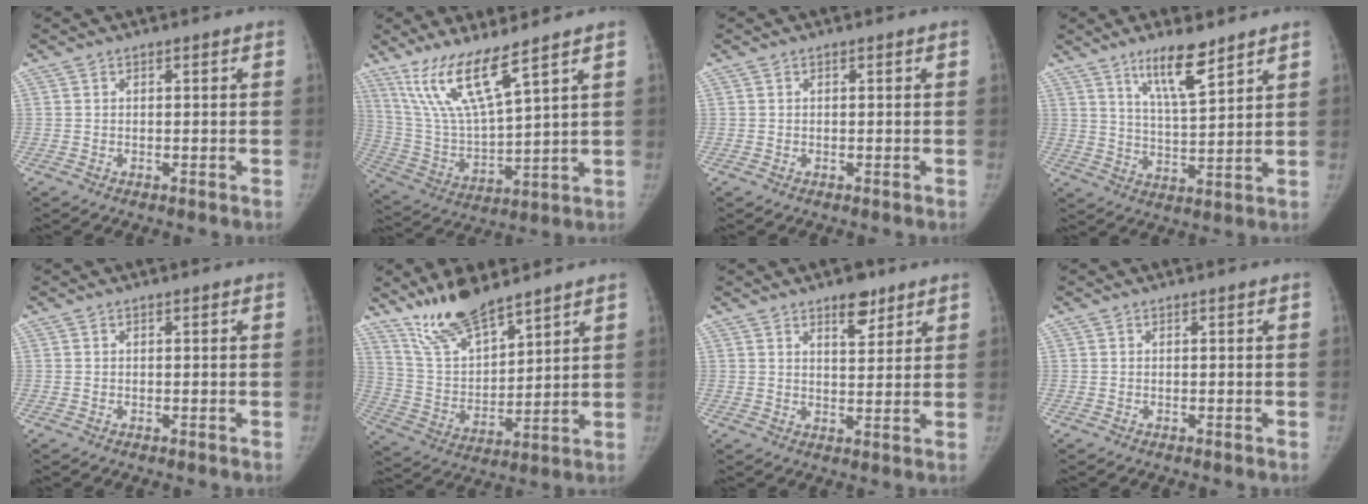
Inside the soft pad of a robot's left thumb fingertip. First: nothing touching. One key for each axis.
{"total": 13.6, "fx": 9.2, "fy": 2.0, "fz": 9.8, "tx": -0.192, "ty": -0.052, "tz": 0.199}
{"total": 0.0}
{"total": 9.5, "fx": 6.5, "fy": 2.0, "fz": 6.7, "tx": -0.109, "ty": -0.045, "tz": 0.120}
{"total": 0.0}
{"total": 13.4, "fx": 10.9, "fy": 4.0, "fz": 6.7, "tx": -0.104, "ty": -0.062, "tz": 0.217}
{"total": 5.6, "fx": 3.8, "fy": 2.5, "fz": 3.4, "tx": -0.029, "ty": -0.024, "tz": 0.057}
{"total": 0.0}